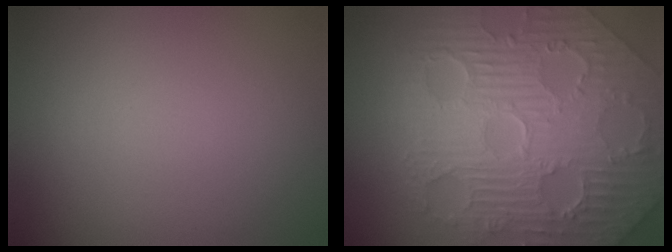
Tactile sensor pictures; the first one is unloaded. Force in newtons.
{"total": 11.5, "press": 7.5, "slide": 8.8}